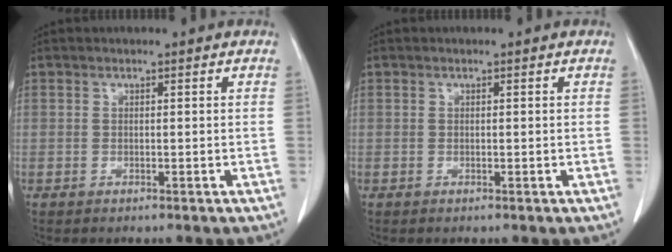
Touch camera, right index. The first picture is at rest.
{"total": 0.0}